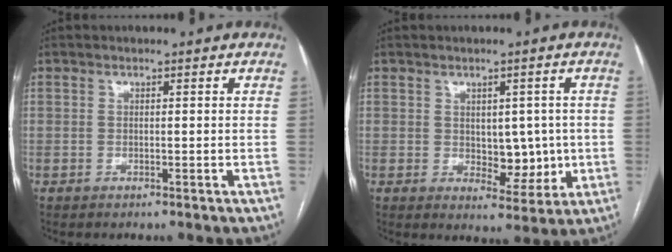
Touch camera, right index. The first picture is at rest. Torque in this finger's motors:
{"motor_torque": [0.04, 0.14, 0.07, 0.03]}